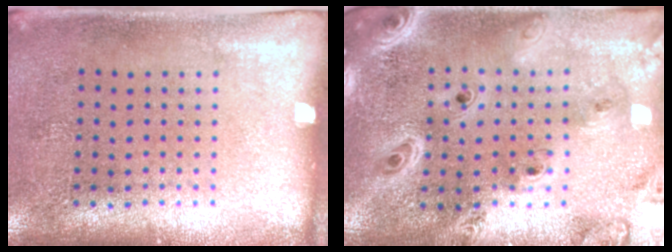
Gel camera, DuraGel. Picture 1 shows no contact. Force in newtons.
{"total": 3.7, "press": 2.8, "slide": 2.4}